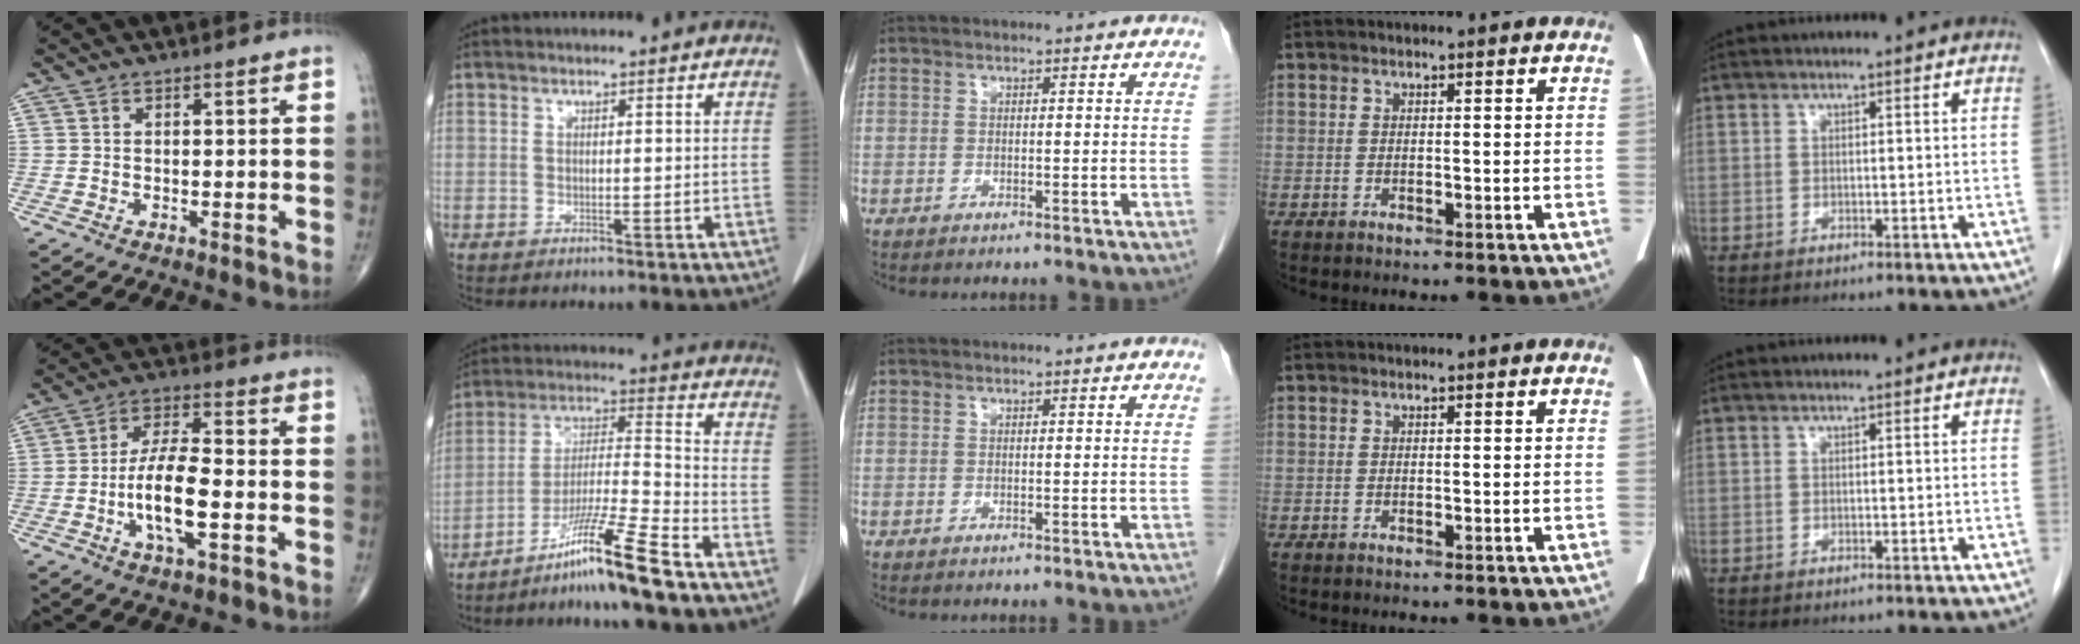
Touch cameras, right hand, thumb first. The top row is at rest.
{"thumb": {"total": 11.0, "force": [-3.0, 3.3, 10.0], "torque": [-0.192, 0.019, -0.058]}, "index": {"total": 12.3, "force": [-9.0, -1.6, 8.3], "torque": [-0.156, -0.018, -0.162]}}